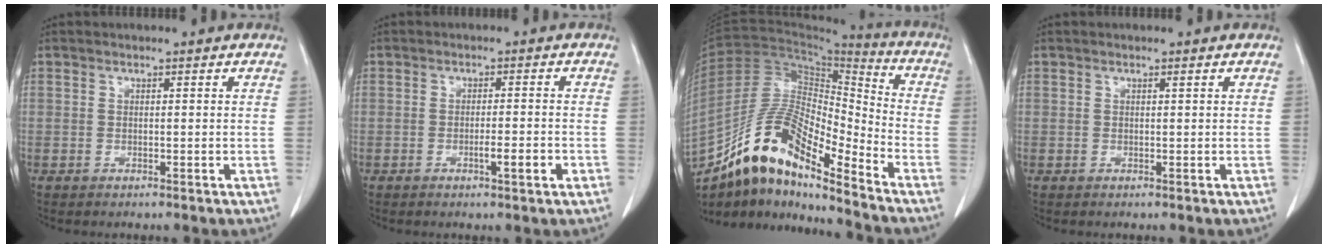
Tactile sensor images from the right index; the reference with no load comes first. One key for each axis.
{"total": 3.3, "fx": -1.3, "fy": 0.2, "fz": 3.0, "tx": -0.047, "ty": -0.002, "tz": -0.020}
{"total": 16.2, "fx": -12.3, "fy": 3.2, "fz": 10.0, "tx": -0.189, "ty": 0.022, "tz": -0.221}
{"total": 0.0}